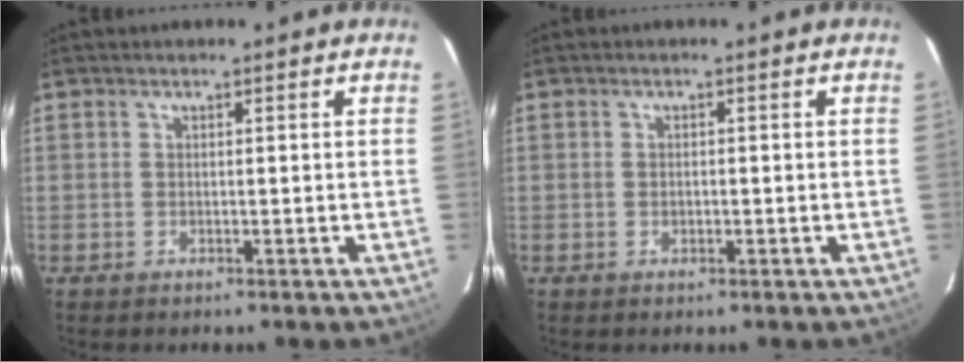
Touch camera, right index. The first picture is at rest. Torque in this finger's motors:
{"motor_torque": [-0.11, -0.04, -0.02, 0.00]}